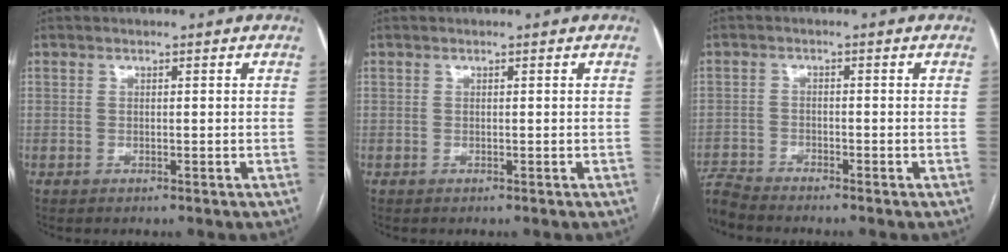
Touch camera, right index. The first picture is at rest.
{"total": 0.0}
{"total": 3.9, "force": [-3.9, -0.4, 0.2], "torque": [-0.003, -0.015, -0.076]}